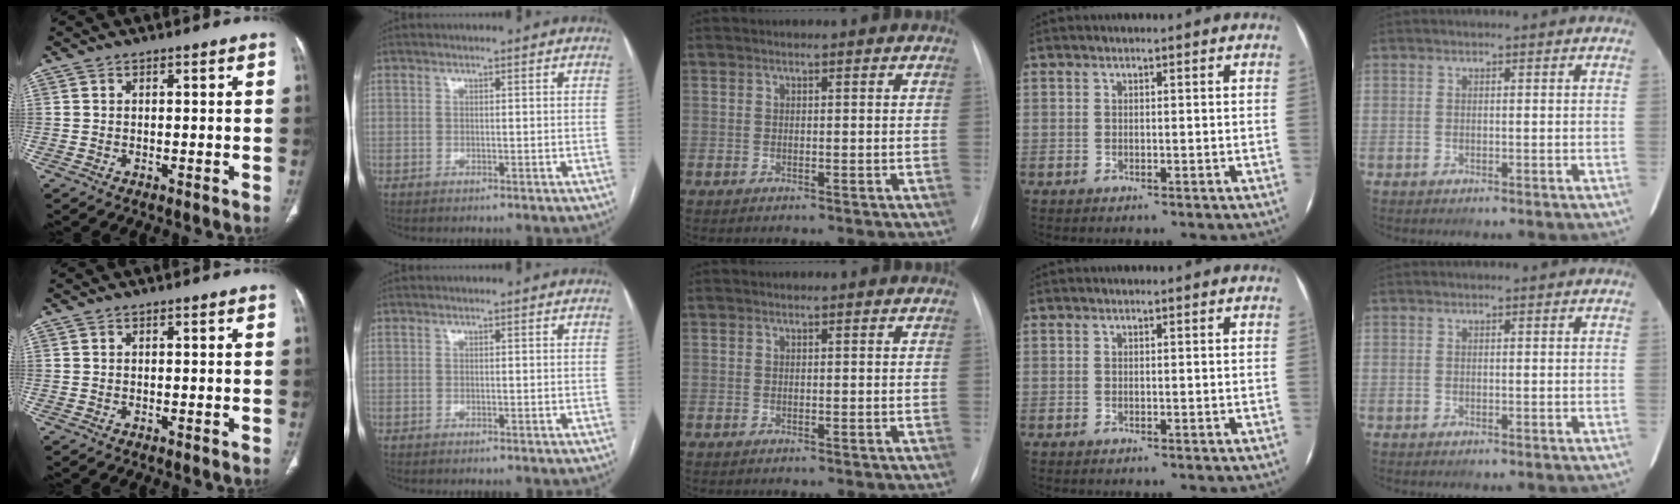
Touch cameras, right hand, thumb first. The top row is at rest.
{}